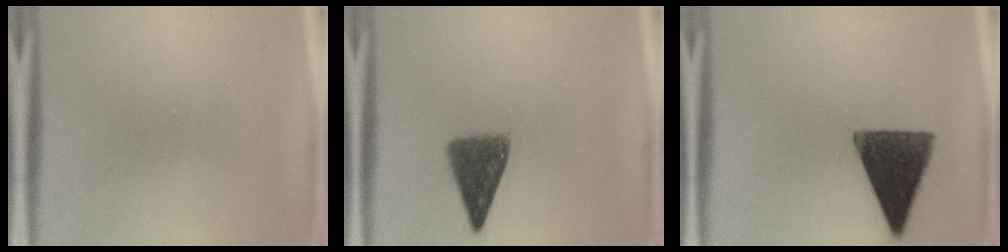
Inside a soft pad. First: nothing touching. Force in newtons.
{"total": 6.8}
{"total": 13.7}